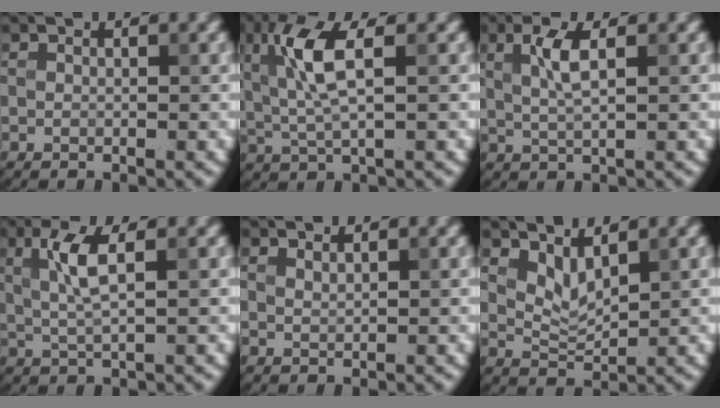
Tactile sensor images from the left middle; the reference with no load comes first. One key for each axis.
{"total": 5.2, "fx": 1.2, "fy": 1.4, "fz": 4.8, "tx": -0.107, "ty": 0.005, "tz": 0.026}
{"total": 2.8, "fx": 0.9, "fy": 0.7, "fz": 2.6, "tx": -0.054, "ty": 0.004, "tz": 0.017}
{"total": 3.6, "fx": 0.9, "fy": 0.9, "fz": 3.3, "tx": -0.074, "ty": 0.003, "tz": 0.019}
{"total": 0.6, "fx": 0.5, "fy": 0.1, "fz": 0.2, "tx": -0.003, "ty": 0.000, "tz": 0.012}
{"total": 2.3, "fx": 1.6, "fy": 0.9, "fz": 1.4, "tx": -0.031, "ty": -0.010, "tz": 0.036}